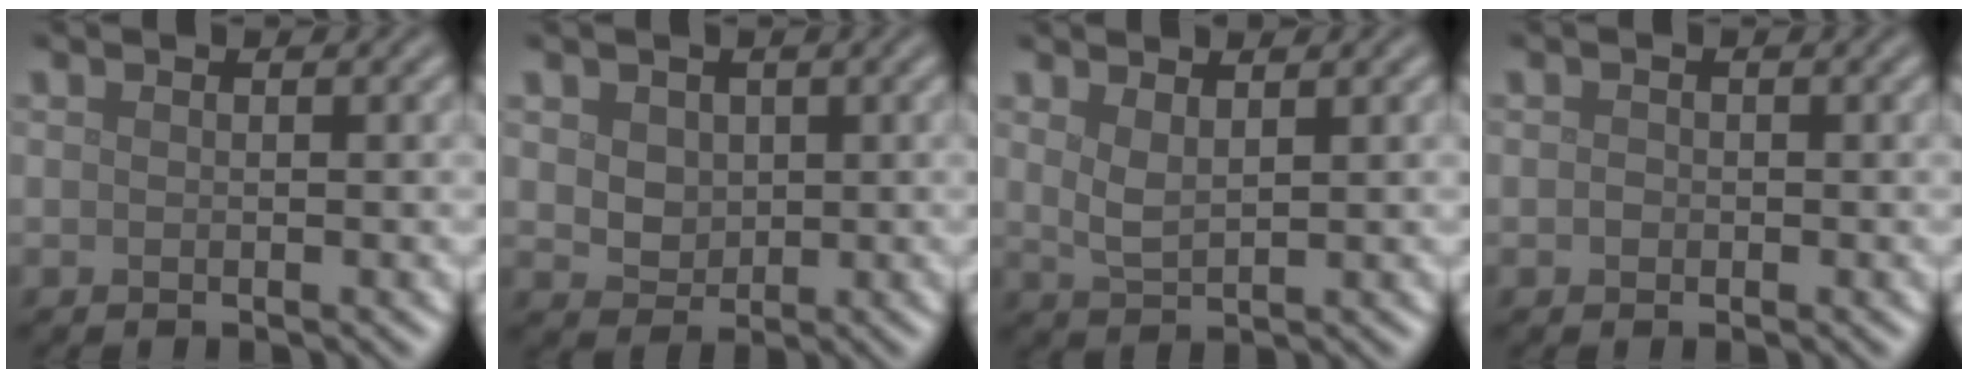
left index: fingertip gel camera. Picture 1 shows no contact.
{"total": 3.7, "force": [1.4, 2.8, 1.9], "torque": [-0.044, 0.009, 0.026]}
{"total": 1.9, "force": [1.1, 0.6, 1.4], "torque": [-0.034, -0.004, 0.026]}
{"total": 0.6, "force": [-0.1, 0.6, 0.2], "torque": [-0.003, -0.002, -0.005]}